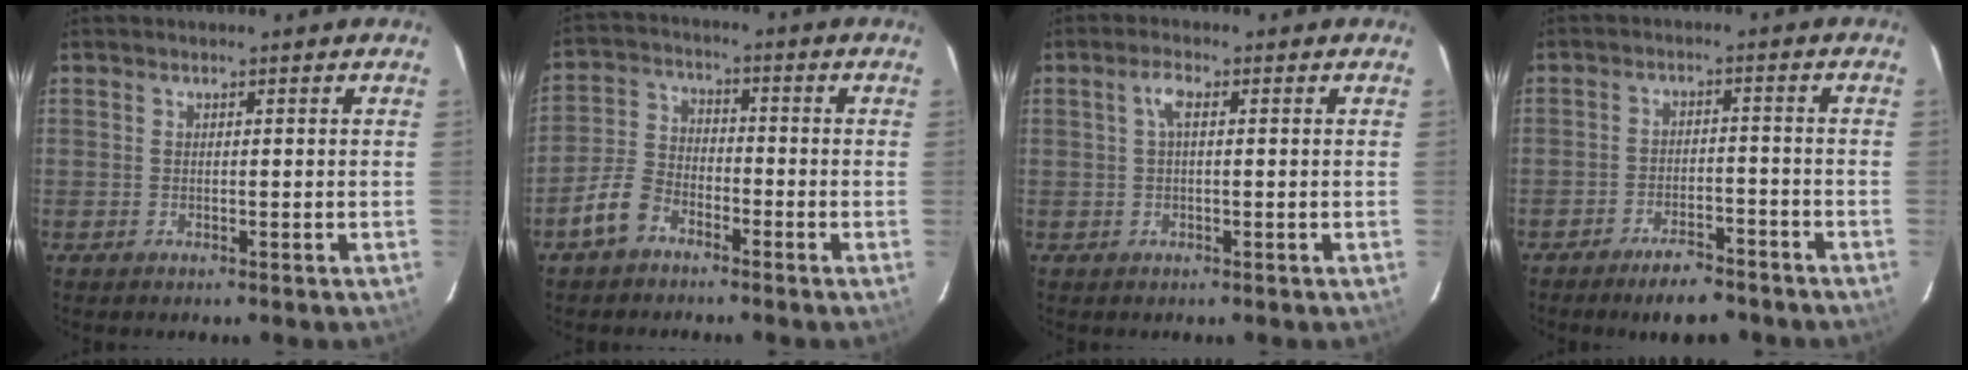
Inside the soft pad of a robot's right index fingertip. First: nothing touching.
{"total": 6.9, "force": [-4.7, 4.0, 3.0], "torque": [-0.073, 0.016, -0.094]}
{"total": 2.4, "force": [0.4, 0.8, 2.3], "torque": [-0.048, 0.009, 0.007]}
{"total": 7.8, "force": [-6.4, 2.7, 3.5], "torque": [-0.076, 0.007, -0.091]}